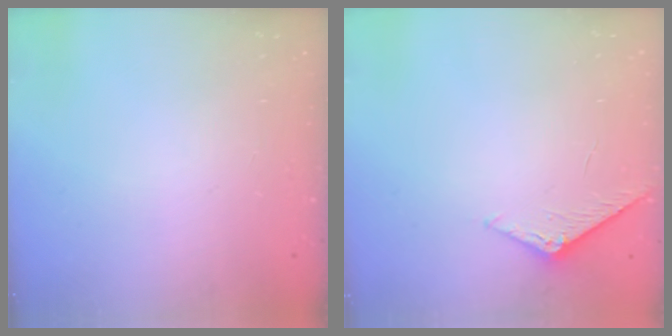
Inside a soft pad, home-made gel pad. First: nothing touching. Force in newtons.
{"total": 5.6, "press": 5.6, "slide": 0.6}